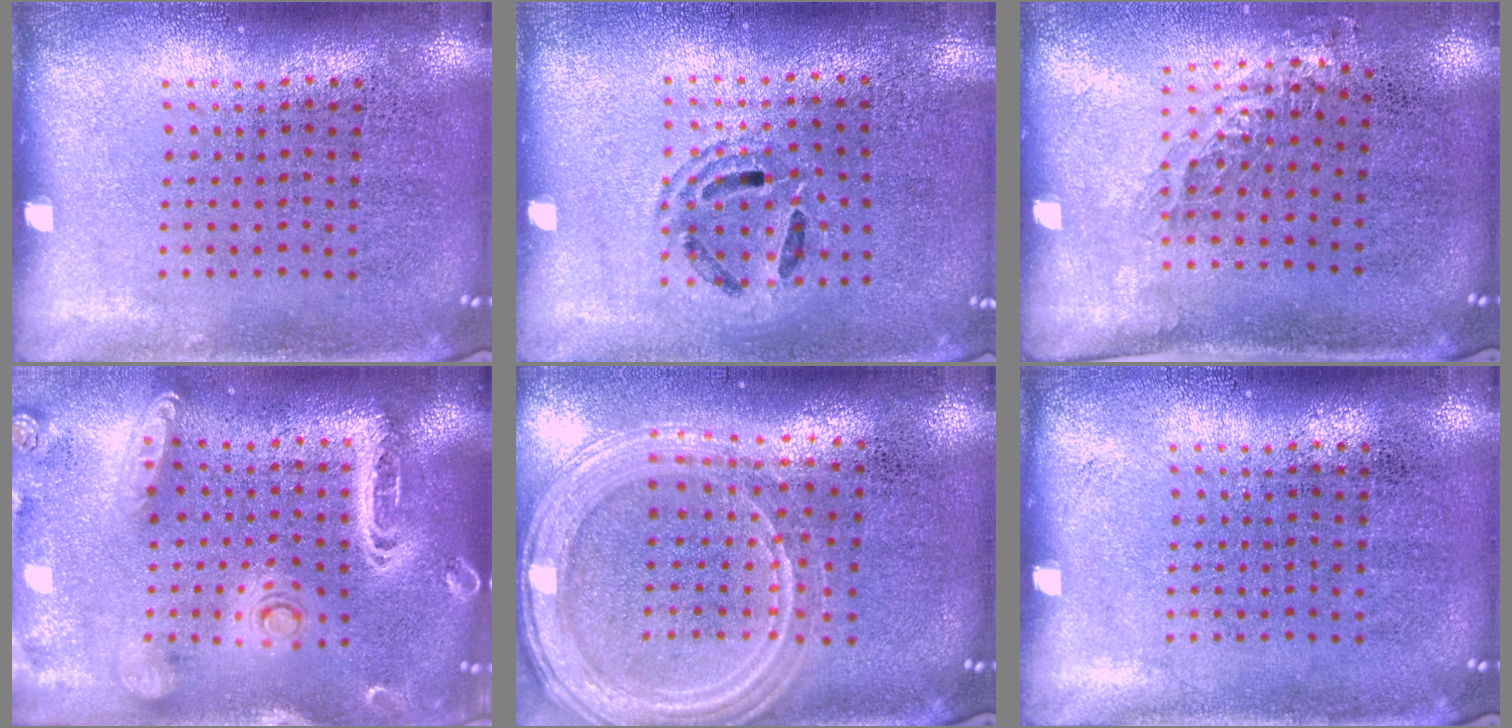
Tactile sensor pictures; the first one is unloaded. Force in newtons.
{"total": 1.2, "press": 1.1, "slide": 0.4}
{"total": 0.8, "press": 0.8, "slide": 0.3}
{"total": 2.8, "press": 2.4, "slide": 1.4}
{"total": 1.7, "press": 1.6, "slide": 0.4}
{"total": 0.0}